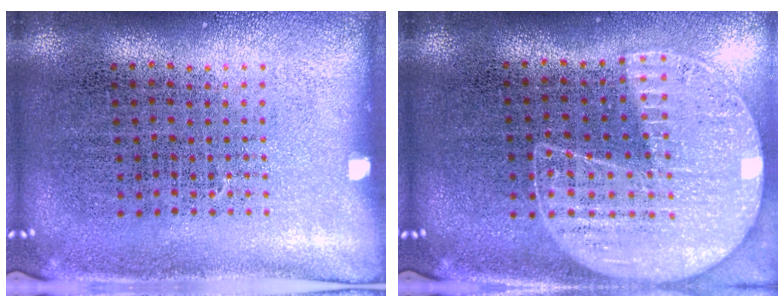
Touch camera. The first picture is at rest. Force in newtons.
{"total": 1.3, "press": 1.2, "slide": 0.3}